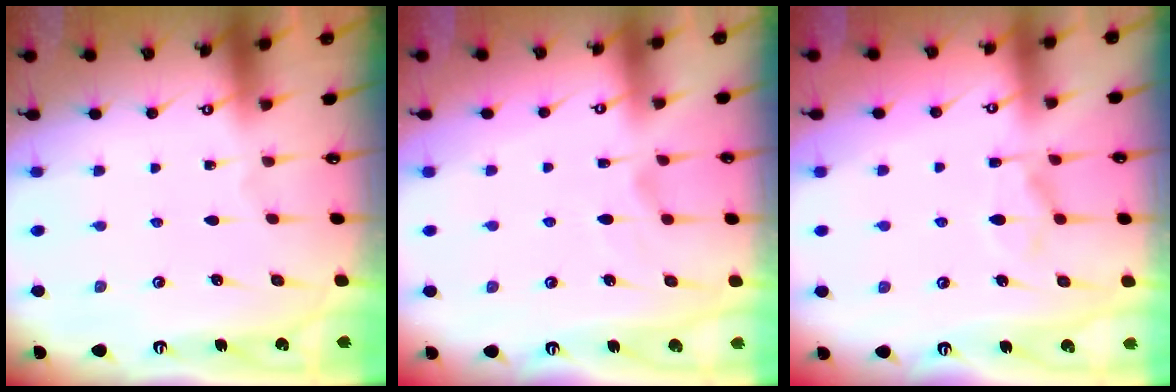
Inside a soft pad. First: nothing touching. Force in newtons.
{"total": 1.7, "press": 1.2, "slide": 1.2}
{"total": 1.9, "press": 1.4, "slide": 1.2}